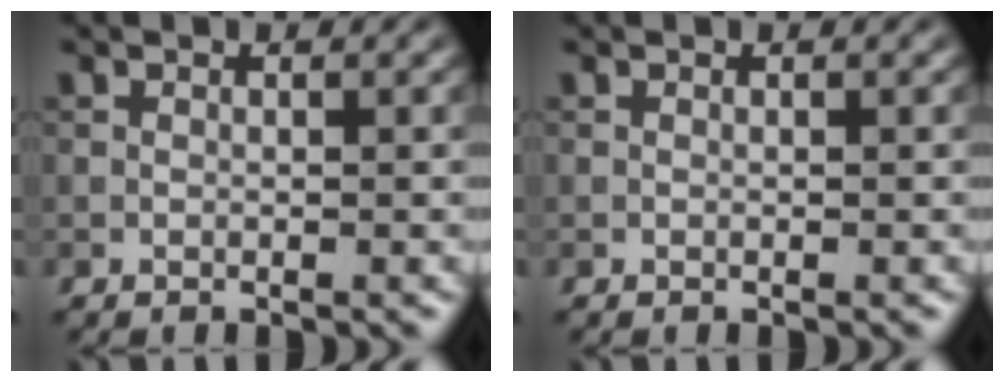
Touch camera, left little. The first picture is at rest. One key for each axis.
{"total": 0.0}